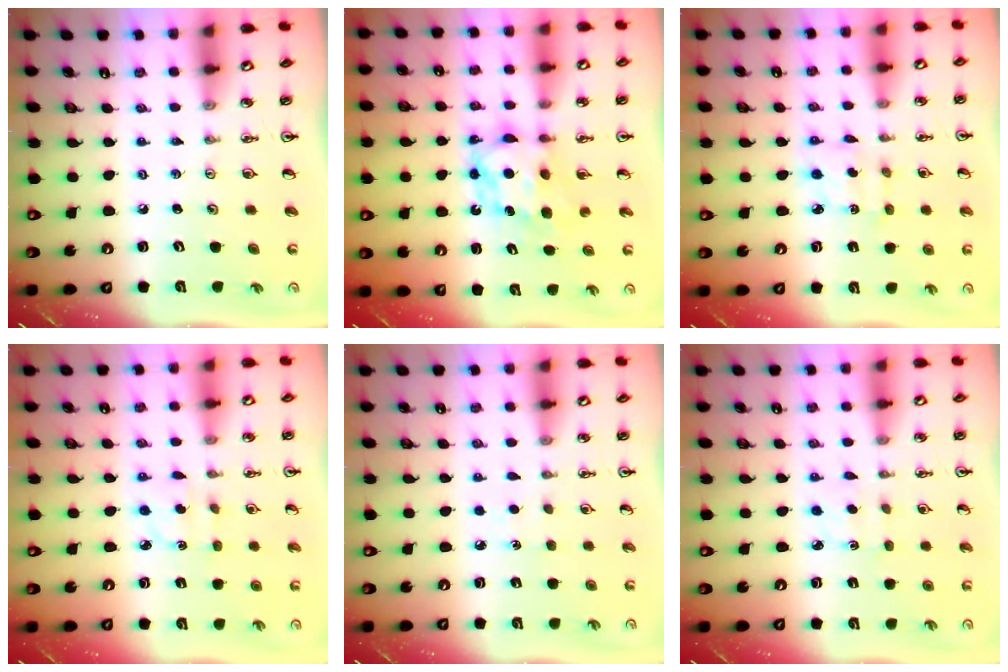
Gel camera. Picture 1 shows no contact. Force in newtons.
{"total": 6.6, "press": 6.5, "slide": 0.4}
{"total": 2.5, "press": 2.5, "slide": 0.1}
{"total": 2.4, "press": 2.2, "slide": 0.8}
{"total": 3.1, "press": 3.1, "slide": 0.3}
{"total": 1.8, "press": 1.7, "slide": 0.5}